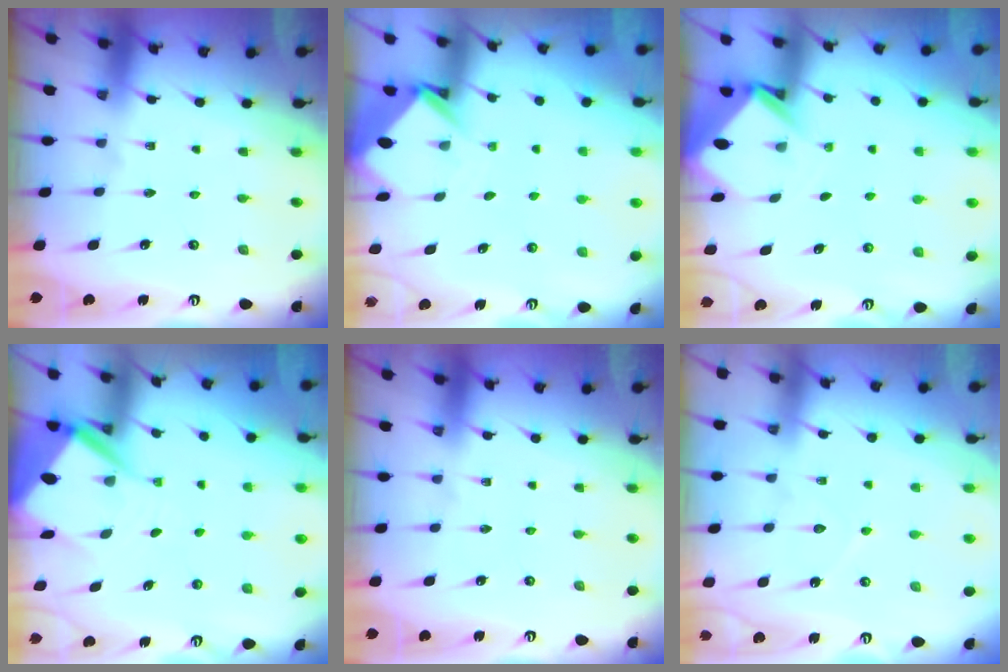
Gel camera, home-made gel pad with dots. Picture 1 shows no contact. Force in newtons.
{"total": 3.8, "press": 3.8, "slide": 0.2}
{"total": 3.6, "press": 3.6, "slide": 0.2}
{"total": 7.5, "press": 7.5, "slide": 0.7}
{"total": 0.0}
{"total": 6.0, "press": 5.9, "slide": 0.7}